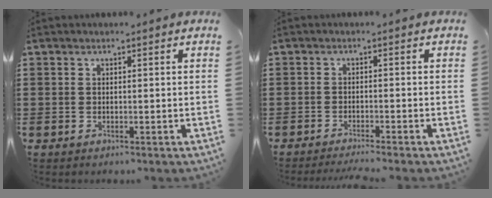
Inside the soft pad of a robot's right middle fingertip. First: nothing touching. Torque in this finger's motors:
{"motor_torque": [0.06, 0.03, 0.02, 0.02]}